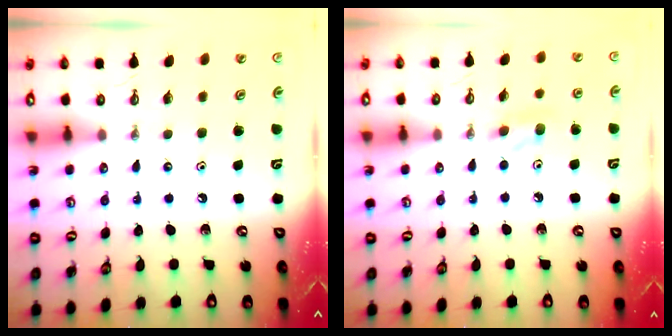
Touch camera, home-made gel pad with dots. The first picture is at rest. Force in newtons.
{"total": 6.5, "press": 6.3, "slide": 1.7}